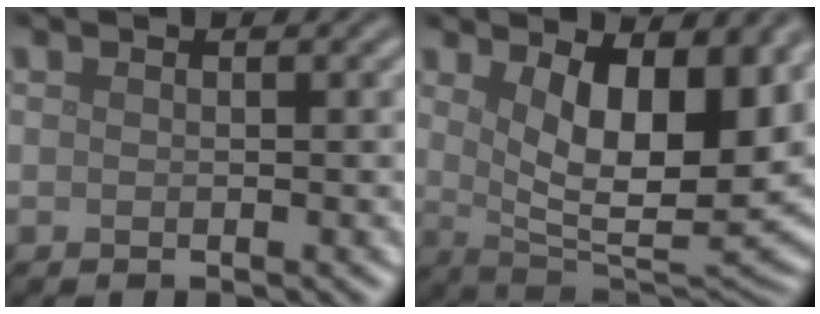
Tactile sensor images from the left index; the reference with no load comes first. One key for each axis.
{"total": 11.0, "fx": 3.4, "fy": 4.5, "fz": 9.4, "tx": -0.135, "ty": -0.017, "tz": 0.056}